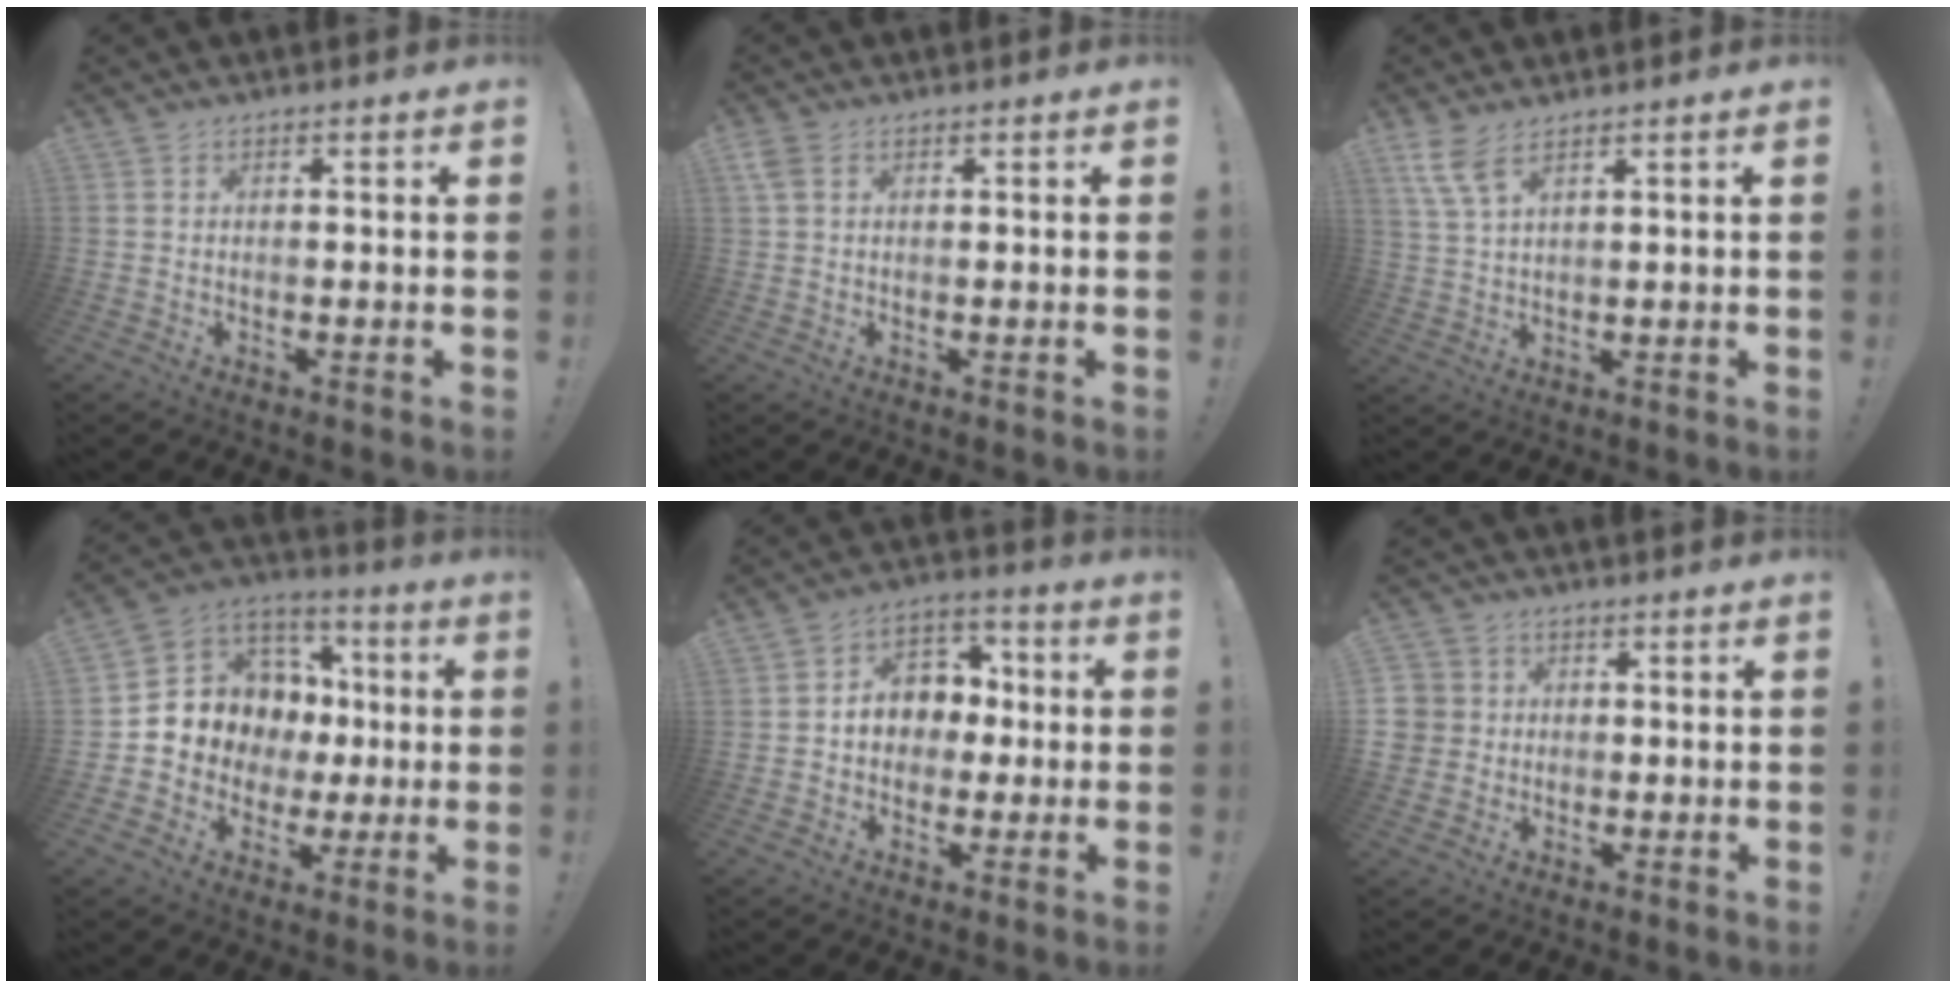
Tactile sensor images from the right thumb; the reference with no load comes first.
{"total": 3.0, "force": [1.3, 1.9, 1.9], "torque": [-0.037, 0.005, 0.026]}
{"total": 6.3, "force": [4.1, 1.7, 4.5], "torque": [-0.102, -0.010, 0.080]}
{"total": 10.6, "force": [1.0, 10.1, 2.9], "torque": [-0.038, -0.015, 0.047]}
{"total": 9.8, "force": [0.1, 8.8, 4.3], "torque": [-0.047, 0.009, 0.009]}
{"total": 5.2, "force": [0.1, 5.1, 0.9], "torque": [-0.020, 0.001, 0.004]}